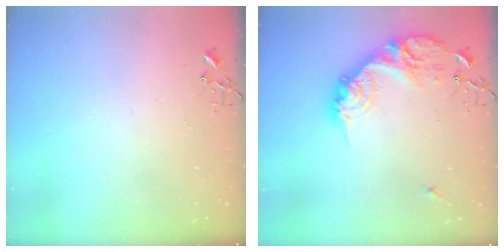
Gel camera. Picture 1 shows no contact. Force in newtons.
{"total": 19.5, "press": 19.4, "slide": 1.6}